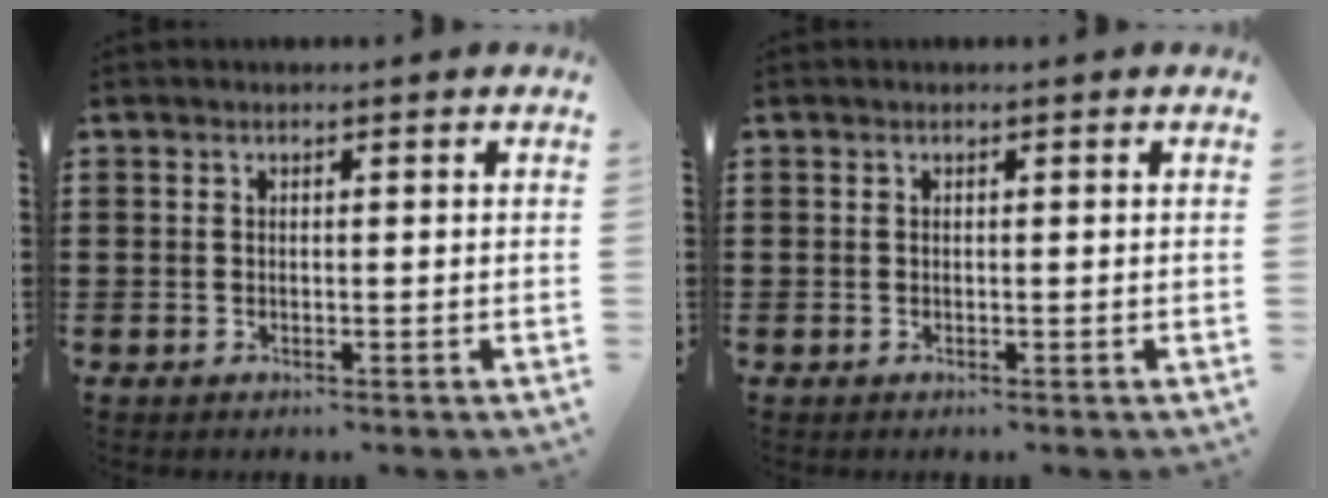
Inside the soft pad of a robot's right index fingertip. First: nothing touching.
{"total": 0.0}